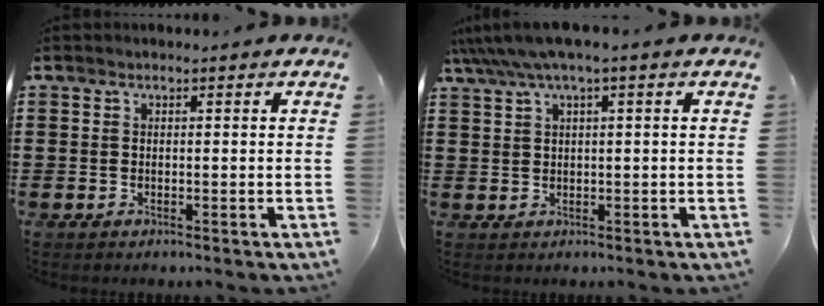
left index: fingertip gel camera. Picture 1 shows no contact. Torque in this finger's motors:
{"motor_torque": [0.78, -0.81, 1.05, 0.21]}